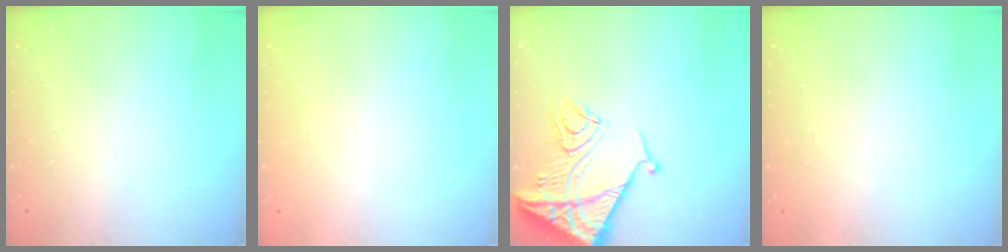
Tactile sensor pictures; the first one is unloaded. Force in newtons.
{"total": 1.7, "press": 1.7, "slide": 0.1}
{"total": 15.1, "press": 15.1, "slide": 1.5}
{"total": 1.7, "press": 1.7, "slide": 0.1}